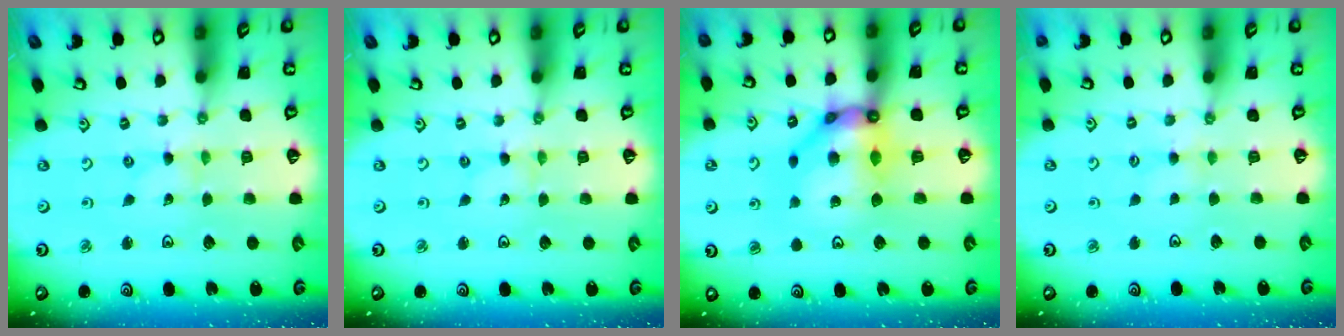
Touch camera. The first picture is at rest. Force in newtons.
{"total": 0.0}
{"total": 12.9, "press": 12.8, "slide": 1.3}
{"total": 2.0, "press": 2.0, "slide": 0.3}